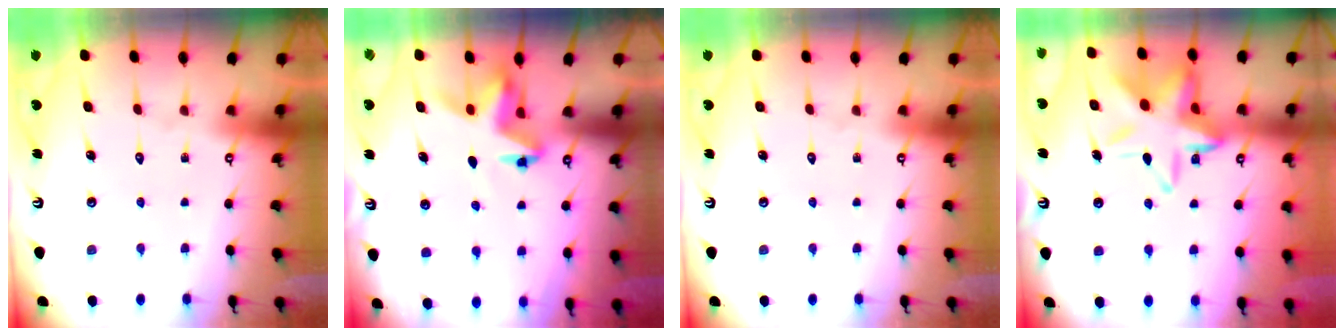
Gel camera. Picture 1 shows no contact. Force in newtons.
{"total": 5.3, "press": 5.3, "slide": 0.1}
{"total": 0.0}
{"total": 15.7, "press": 15.6, "slide": 1.5}